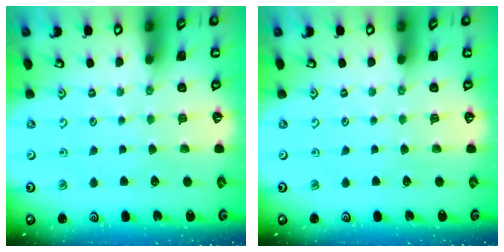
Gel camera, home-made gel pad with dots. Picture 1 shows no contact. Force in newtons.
{"total": 0.0}